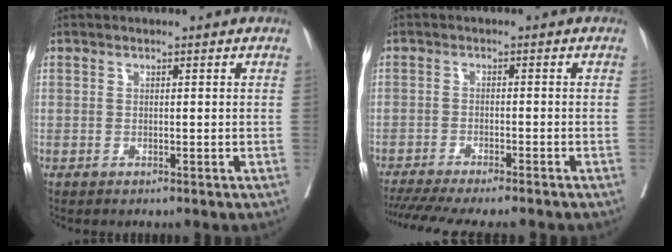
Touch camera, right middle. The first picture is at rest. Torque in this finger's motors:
{"motor_torque": [1.09, -1.04, 0.19, 0.05]}